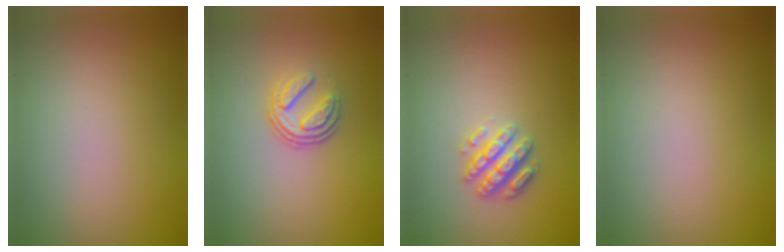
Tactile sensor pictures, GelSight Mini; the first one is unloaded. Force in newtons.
{"total": 3.4, "press": 2.3, "slide": 2.5}
{"total": 2.8, "press": 2.7, "slide": 0.6}
{"total": 0.0}